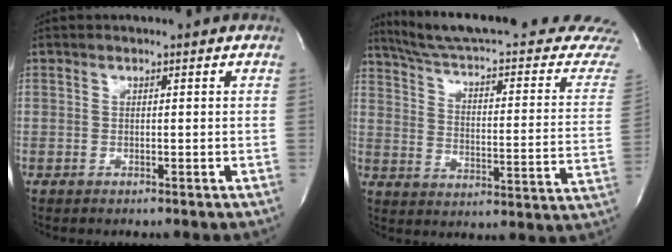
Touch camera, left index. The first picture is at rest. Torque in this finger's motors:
{"motor_torque": [0.34, -0.48, 0.03, 0.04]}